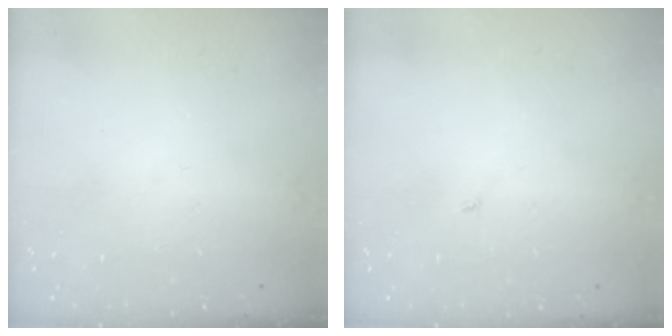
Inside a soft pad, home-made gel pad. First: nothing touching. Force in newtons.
{"total": 1.9, "press": 1.9, "slide": 0.2}